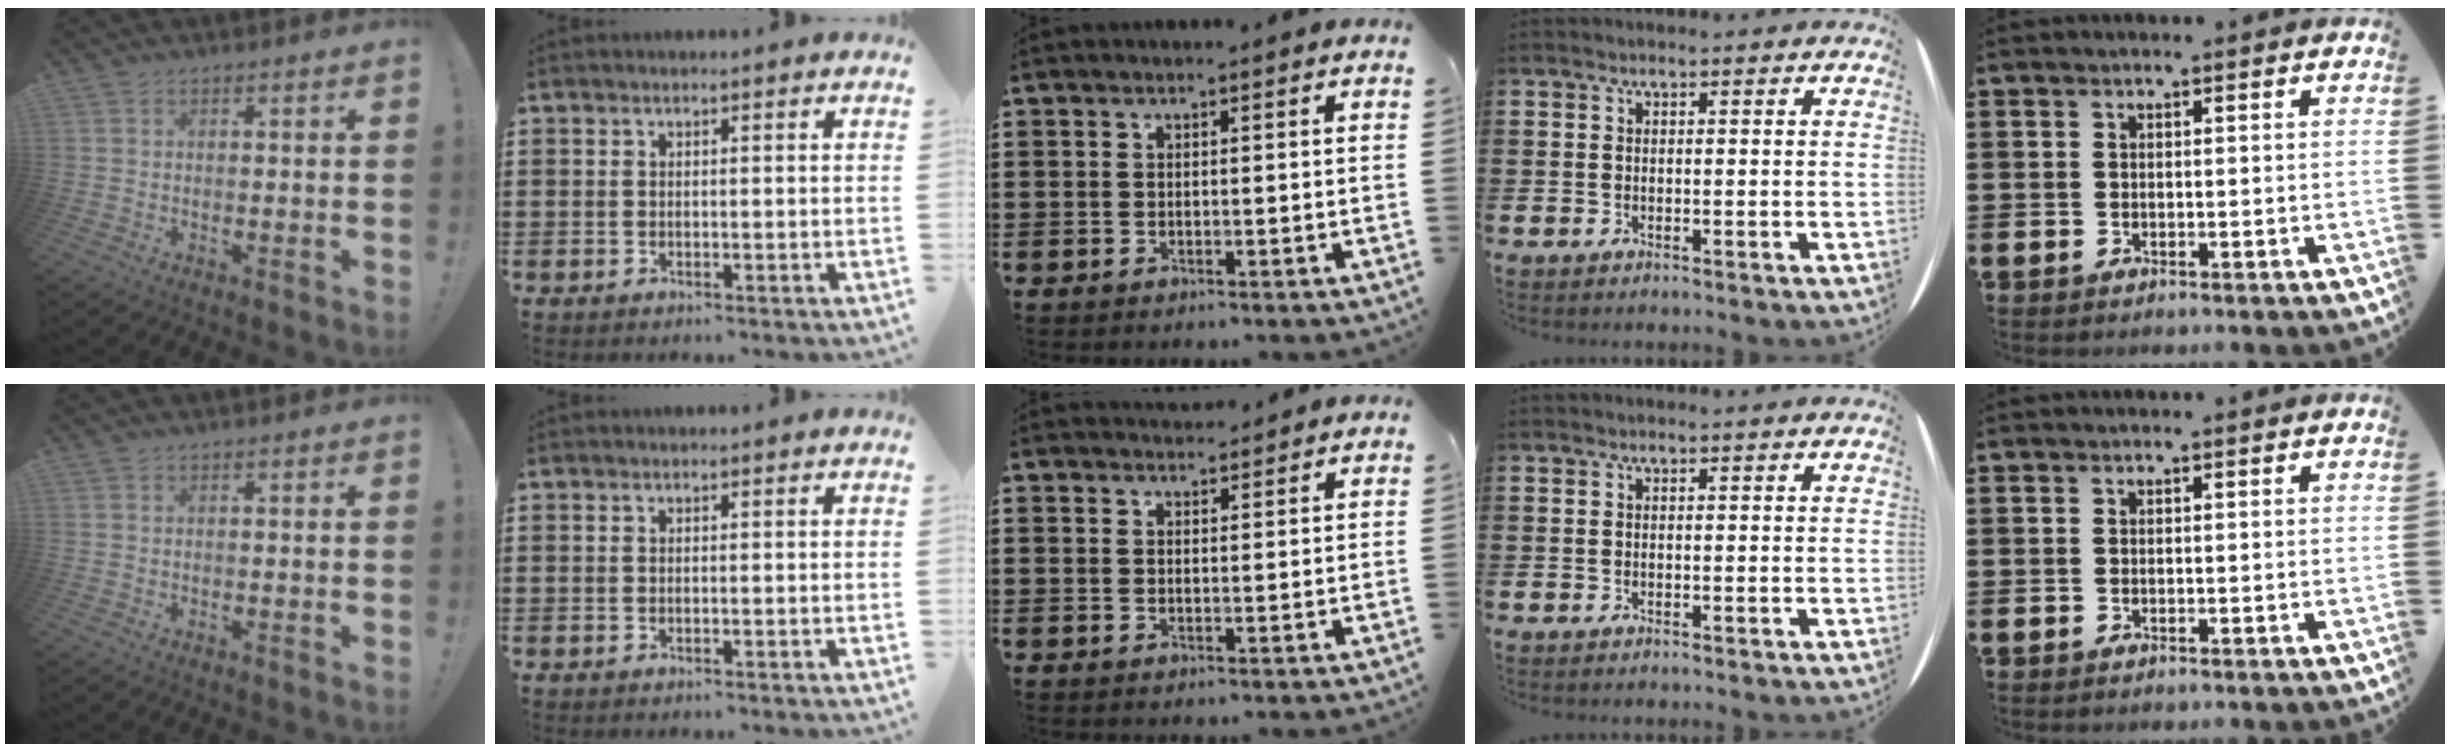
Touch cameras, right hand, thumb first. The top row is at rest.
{"middle": {"total": 1.9, "force": [1.9, 0.3, 0.0], "torque": [-0.004, 0.003, 0.037]}}